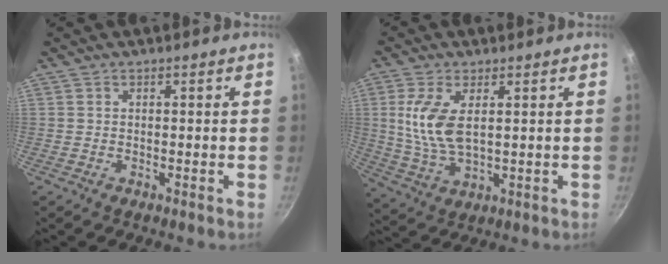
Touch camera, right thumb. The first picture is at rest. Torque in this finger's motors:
{"motor_torque": [-0.65, 1.04, 0.98, 0.13, 0.14]}